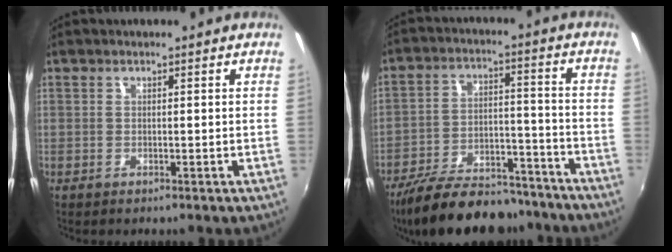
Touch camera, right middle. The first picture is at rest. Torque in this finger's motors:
{"motor_torque": [1.04, -1.10, 0.35, 0.21]}